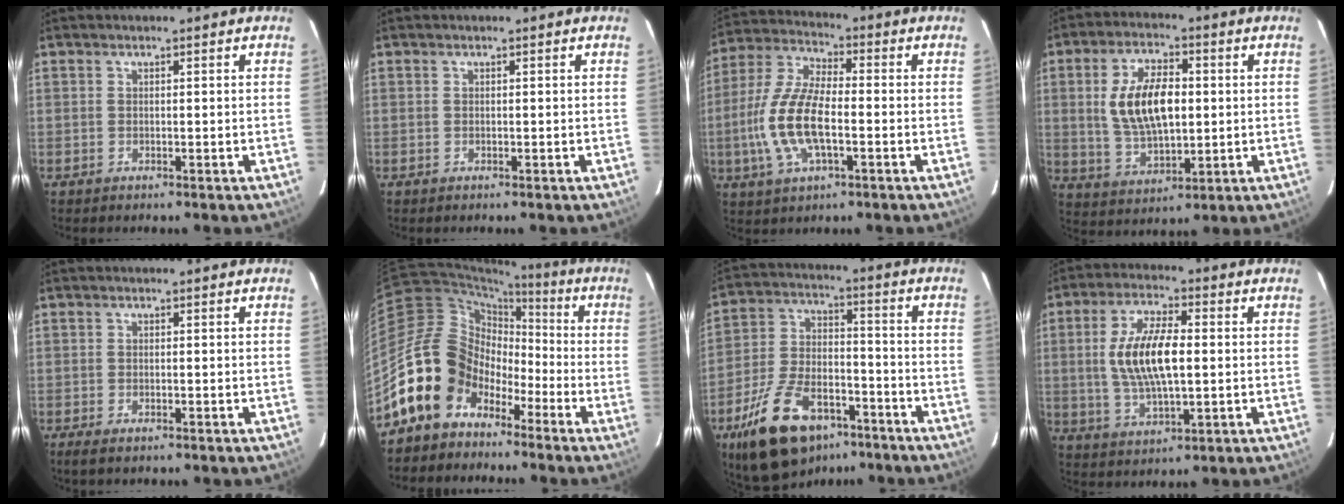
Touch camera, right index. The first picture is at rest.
{"total": 0.0}
{"total": 13.7, "force": [-3.0, 5.4, 12.3], "torque": [-0.267, 0.000, -0.062]}
{"total": 13.1, "force": [1.3, 6.6, 11.2], "torque": [-0.215, 0.007, 0.033]}
{"total": 2.3, "force": [-1.6, 0.6, 1.5], "torque": [-0.034, -0.006, -0.028]}
{"total": 14.1, "force": [-7.5, 10.9, 4.9], "torque": [-0.111, 0.035, -0.134]}
{"total": 20.1, "force": [-12.7, 10.1, 11.9], "torque": [-0.239, -0.007, -0.208]}
{"total": 12.3, "force": [0.6, 5.0, 11.2], "torque": [-0.220, 0.006, 0.015]}